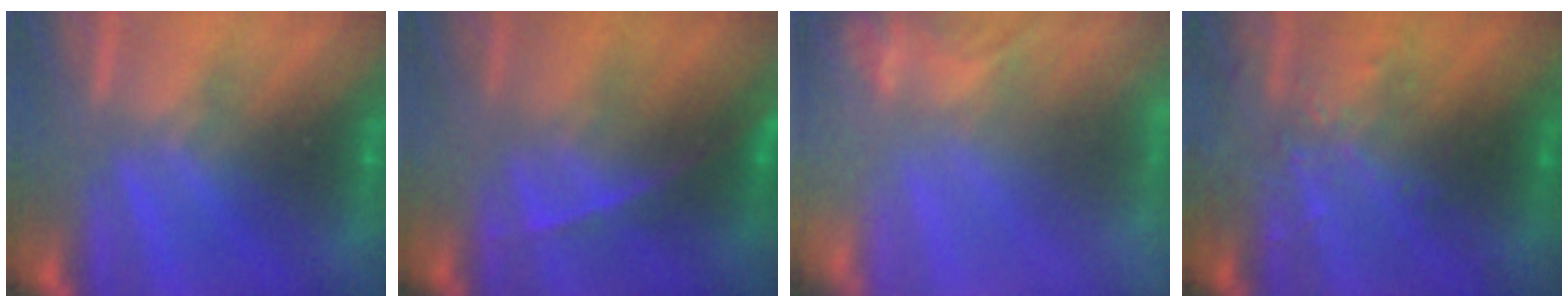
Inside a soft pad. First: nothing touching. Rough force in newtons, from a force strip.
{"total": 2.4}
{"total": 6.9}
{"total": 2.9}